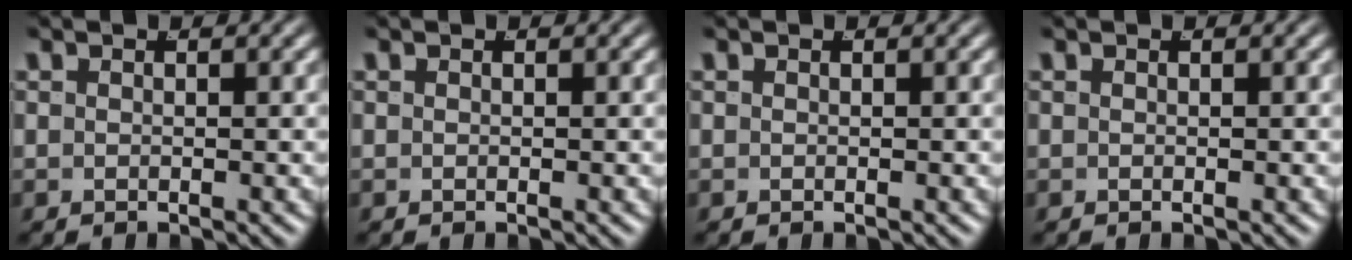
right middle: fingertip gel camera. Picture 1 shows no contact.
{"total": 0.0}
{"total": 0.0}
{"total": 0.0}